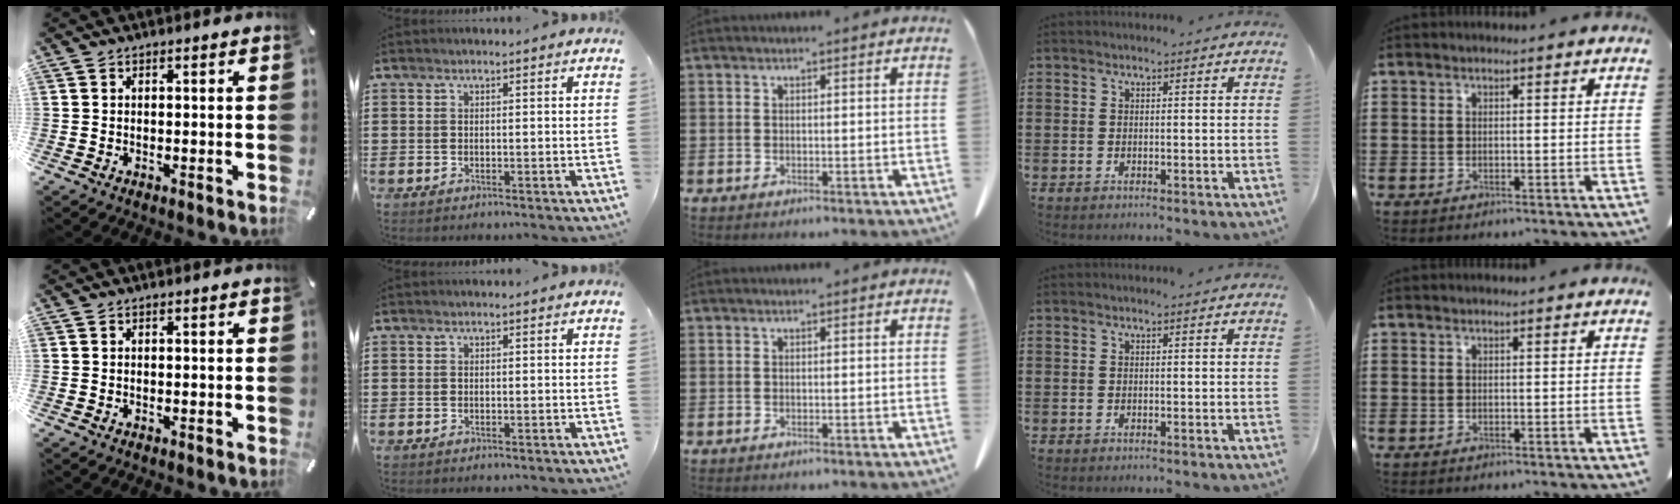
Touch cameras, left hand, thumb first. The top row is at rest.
{}